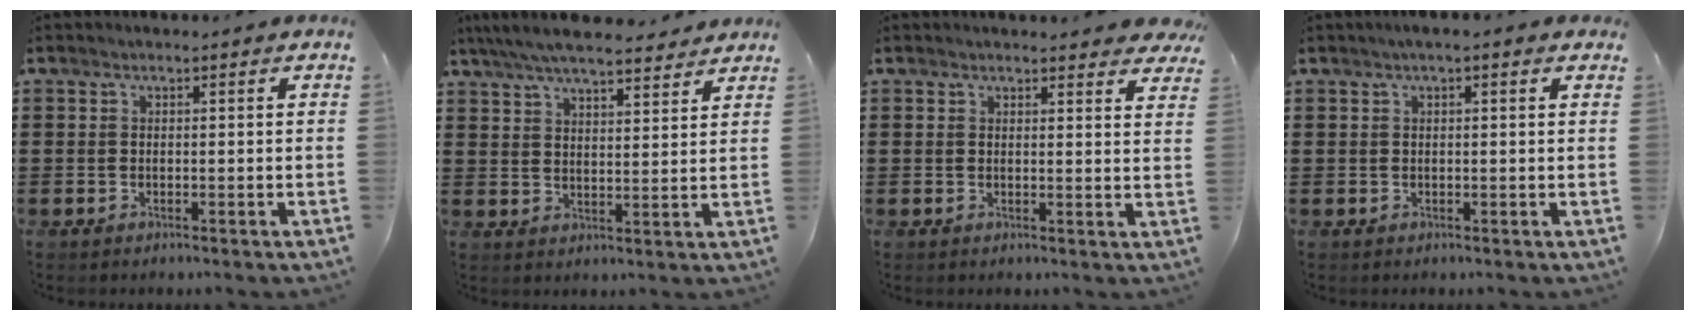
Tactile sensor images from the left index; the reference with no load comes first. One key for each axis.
{"total": 6.5, "fx": 5.9, "fy": 0.7, "fz": 2.4, "tx": -0.066, "ty": -0.017, "tz": 0.108}
{"total": 2.7, "fx": 2.6, "fy": 0.3, "fz": 0.6, "tx": -0.003, "ty": -0.010, "tz": 0.046}
{"total": 1.3, "fx": 0.6, "fy": 0.2, "fz": 1.2, "tx": -0.024, "ty": 0.003, "tz": 0.010}